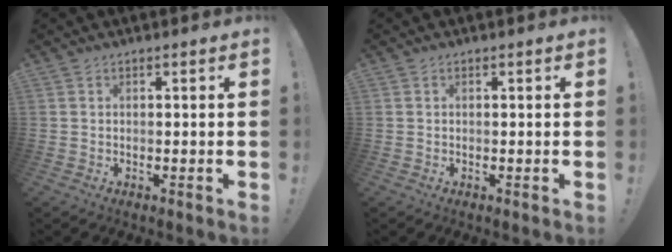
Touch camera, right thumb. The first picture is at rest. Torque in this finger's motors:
{"motor_torque": [-0.32, 0.07, -0.37, 0.05, 0.00]}